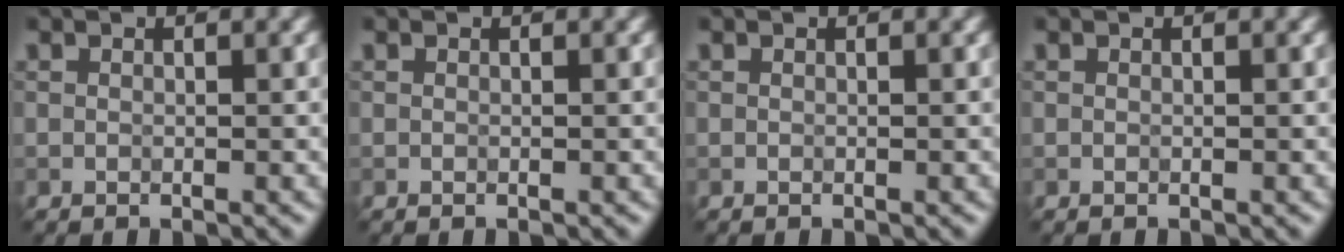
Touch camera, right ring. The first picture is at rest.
{"total": 0.0}
{"total": 0.0}
{"total": 0.0}